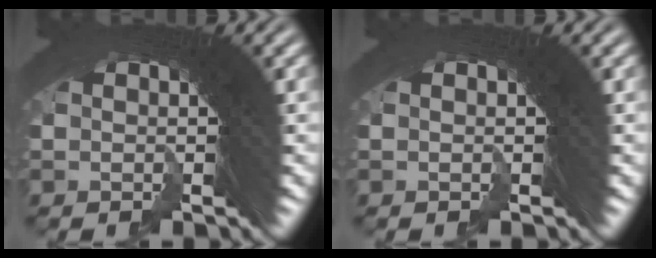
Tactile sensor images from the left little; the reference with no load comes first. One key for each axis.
{"total": 0.0}